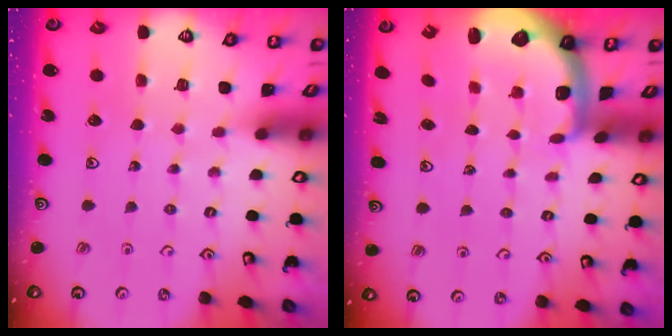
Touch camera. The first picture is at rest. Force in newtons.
{"total": 1.7, "press": 1.7, "slide": 0.4}